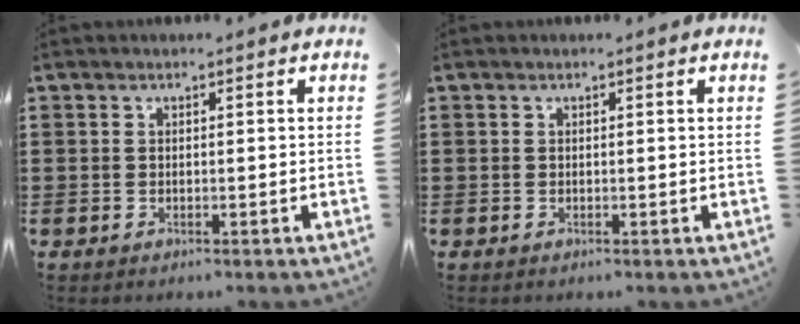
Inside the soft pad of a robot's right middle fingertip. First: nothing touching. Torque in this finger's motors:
{"motor_torque": [-0.05, 0.04, 0.00, -0.01]}